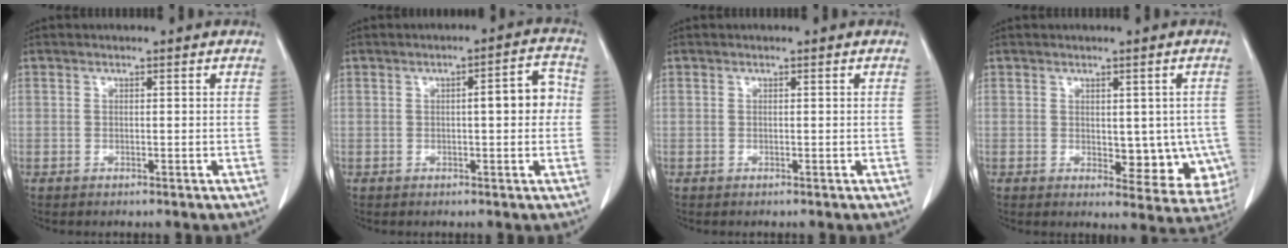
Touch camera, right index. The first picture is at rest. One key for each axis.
{"total": 5.5, "fx": 0.2, "fy": 1.3, "fz": 5.3, "tx": -0.068, "ty": 0.019, "tz": -0.001}
{"total": 0.0}
{"total": 8.5, "fx": -0.8, "fy": 4.6, "fz": 7.1, "tx": -0.058, "ty": -0.005, "tz": 0.001}